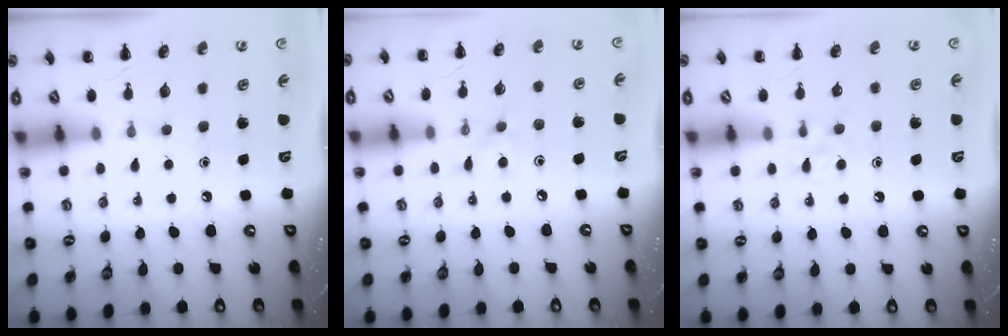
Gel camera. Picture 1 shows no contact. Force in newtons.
{"total": 5.1, "press": 4.7, "slide": 1.9}
{"total": 3.7, "press": 3.5, "slide": 1.2}